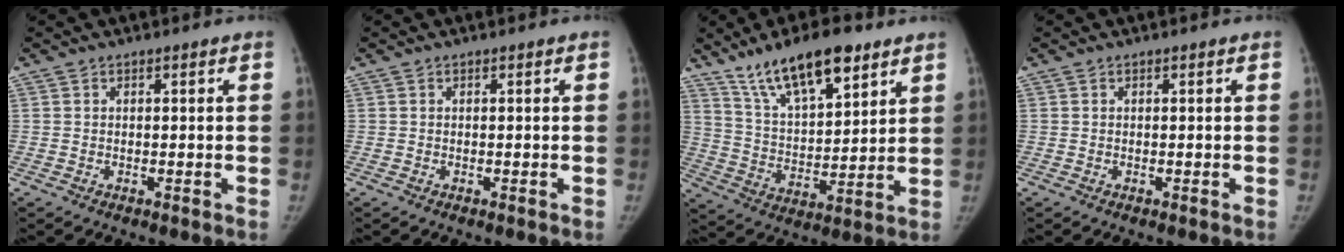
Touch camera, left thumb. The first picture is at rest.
{"total": 0.0}
{"total": 16.6, "force": [11.0, 6.0, 10.8], "torque": [-0.156, -0.048, 0.200]}
{"total": 0.0}